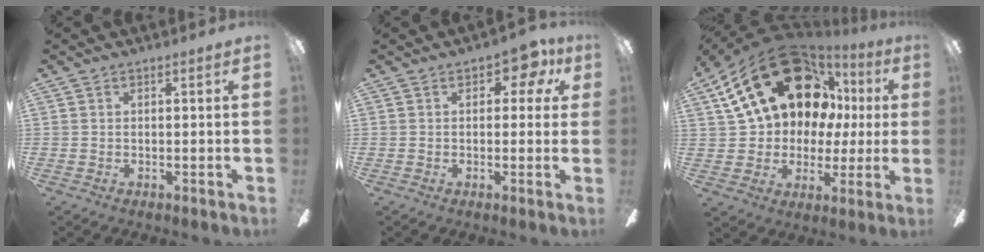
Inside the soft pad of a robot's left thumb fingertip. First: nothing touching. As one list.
[{"total": 5.6, "force": [2.6, 3.4, 3.6], "torque": [-0.043, -0.002, 0.043]}, {"total": 25.8, "force": [12.5, 16.7, 15.1], "torque": [-0.275, -0.055, 0.244]}]